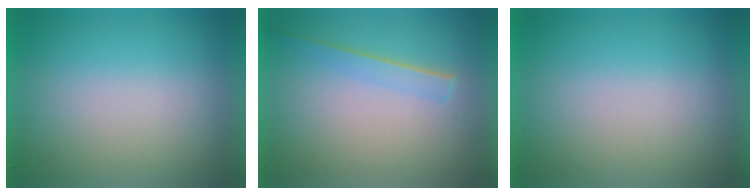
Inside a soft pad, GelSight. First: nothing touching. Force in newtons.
{"total": 1.6}
{"total": 0.0}